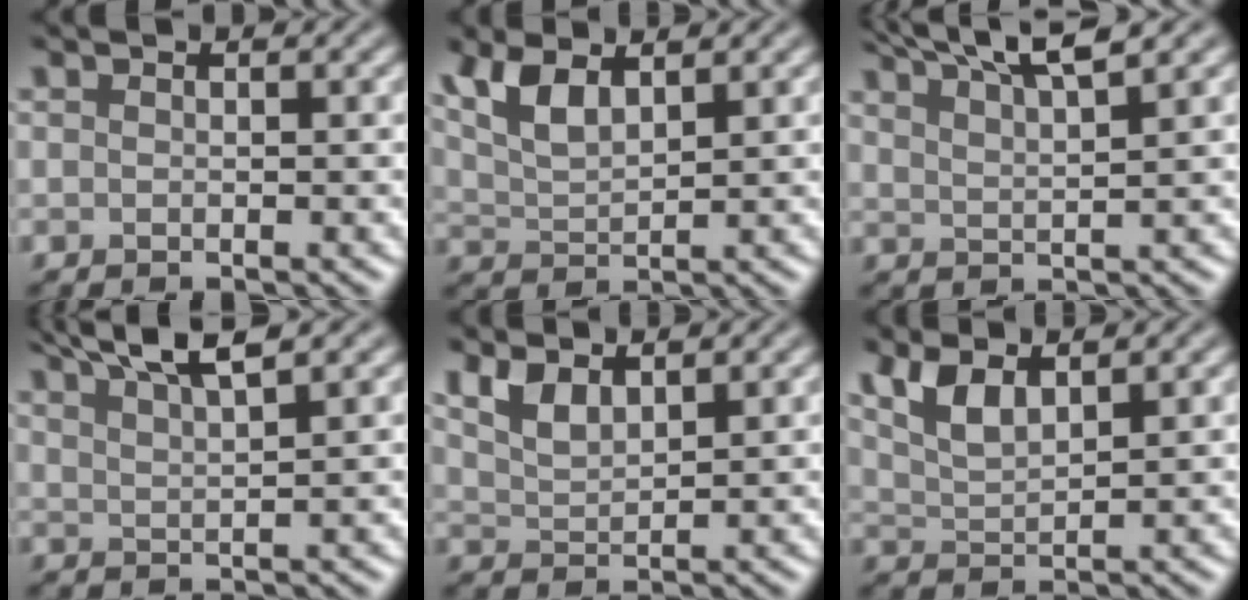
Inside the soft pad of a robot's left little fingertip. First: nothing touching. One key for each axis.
{"total": 4.1, "fx": 2.4, "fy": 1.5, "fz": 2.9, "tx": -0.071, "ty": 0.003, "tz": 0.053}
{"total": 6.5, "fx": 5.0, "fy": 1.2, "fz": 3.9, "tx": -0.047, "ty": 0.020, "tz": 0.059}
{"total": 5.8, "fx": 4.4, "fy": 1.1, "fz": 3.6, "tx": -0.048, "ty": 0.021, "tz": 0.058}
{"total": 2.8, "fx": 2.0, "fy": 1.1, "fz": 1.7, "tx": -0.039, "ty": -0.001, "tz": 0.042}
{"total": 3.5, "fx": 2.3, "fy": 1.2, "fz": 2.4, "tx": -0.058, "ty": 0.000, "tz": 0.048}